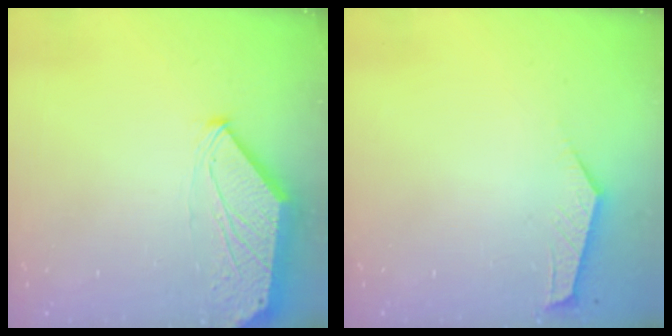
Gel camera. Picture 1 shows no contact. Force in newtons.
{"total": 2.6, "press": 2.6, "slide": 0.4}